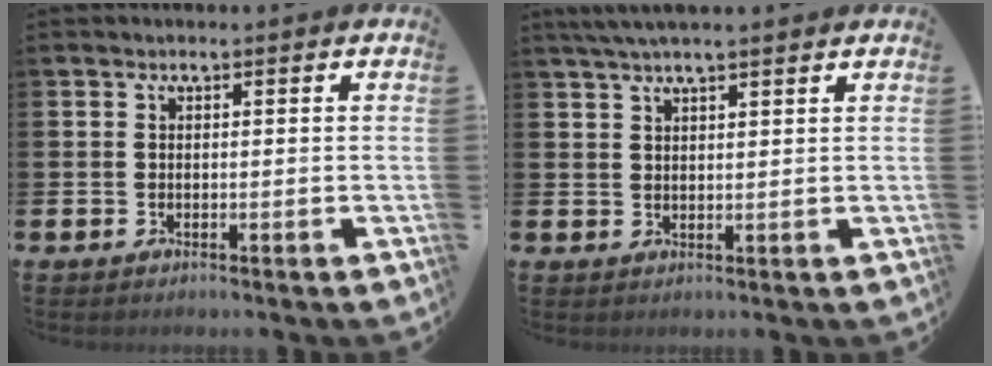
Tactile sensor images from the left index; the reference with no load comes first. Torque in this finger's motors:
{"motor_torque": [1.08, -1.06, 0.00, 0.21]}